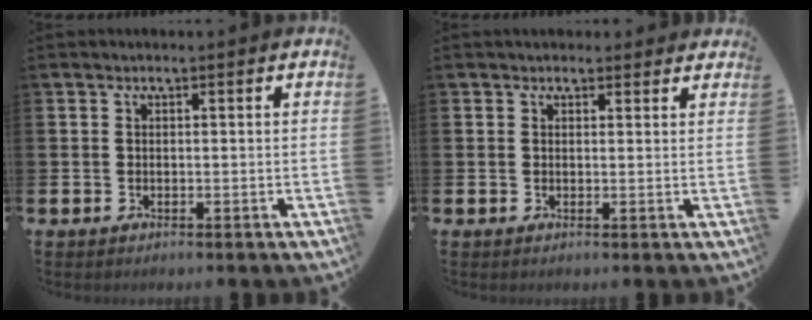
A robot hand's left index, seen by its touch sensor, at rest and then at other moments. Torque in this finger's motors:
{"motor_torque": [1.06, -1.08, 0.24, 0.04]}